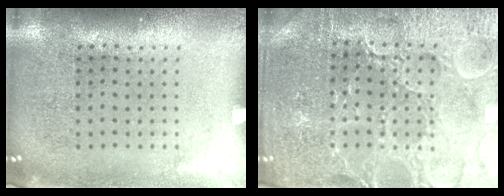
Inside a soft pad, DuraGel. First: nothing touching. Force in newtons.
{"total": 4.3, "press": 4.1, "slide": 1.3}